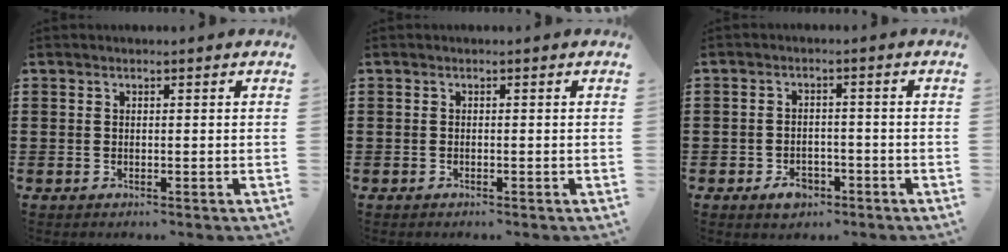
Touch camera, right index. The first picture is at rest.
{"total": 0.0}
{"total": 3.1, "force": [-2.0, 2.0, 1.4], "torque": [-0.019, -0.001, -0.040]}